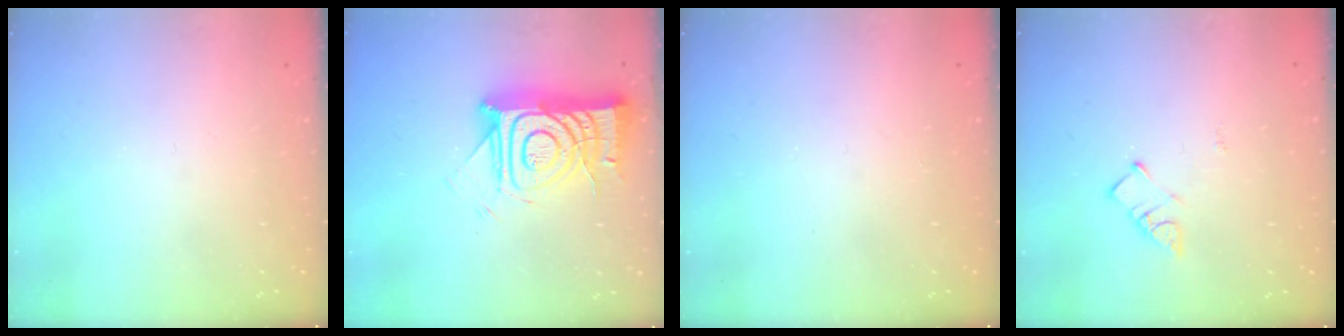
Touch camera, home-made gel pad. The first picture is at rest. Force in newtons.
{"total": 16.3, "press": 16.3, "slide": 1.5}
{"total": 2.8, "press": 2.8, "slide": 0.4}
{"total": 3.6, "press": 3.5, "slide": 0.4}